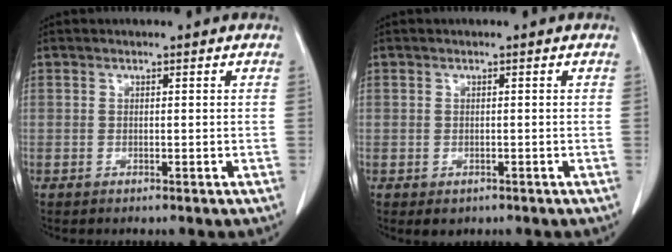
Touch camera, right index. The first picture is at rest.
{"total": 1.6, "force": [-0.8, 1.3, 0.5], "torque": [-0.006, 0.001, -0.003]}